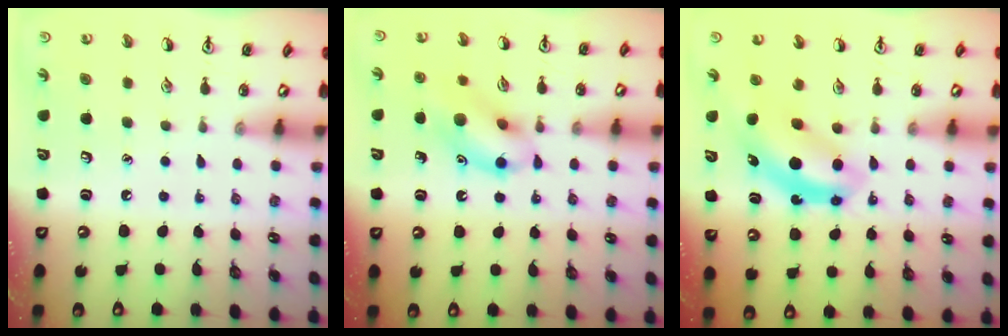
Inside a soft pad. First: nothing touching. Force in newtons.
{"total": 12.4, "press": 12.3, "slide": 1.7}
{"total": 5.7, "press": 5.6, "slide": 1.3}